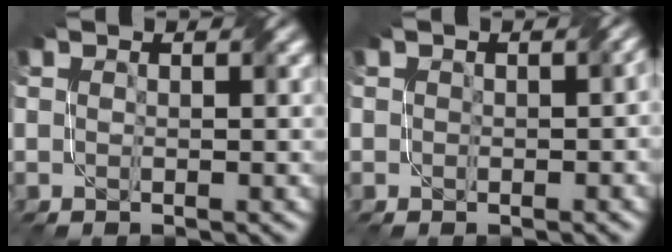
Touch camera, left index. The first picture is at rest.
{"total": 2.0, "force": [0.3, 1.3, 1.5], "torque": [-0.012, 0.001, 0.004]}